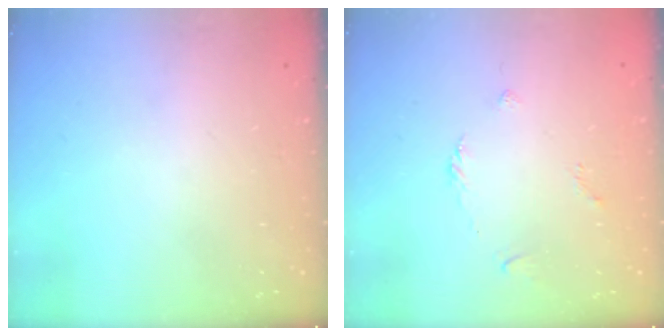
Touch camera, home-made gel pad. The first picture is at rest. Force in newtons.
{"total": 2.8, "press": 2.7, "slide": 0.7}